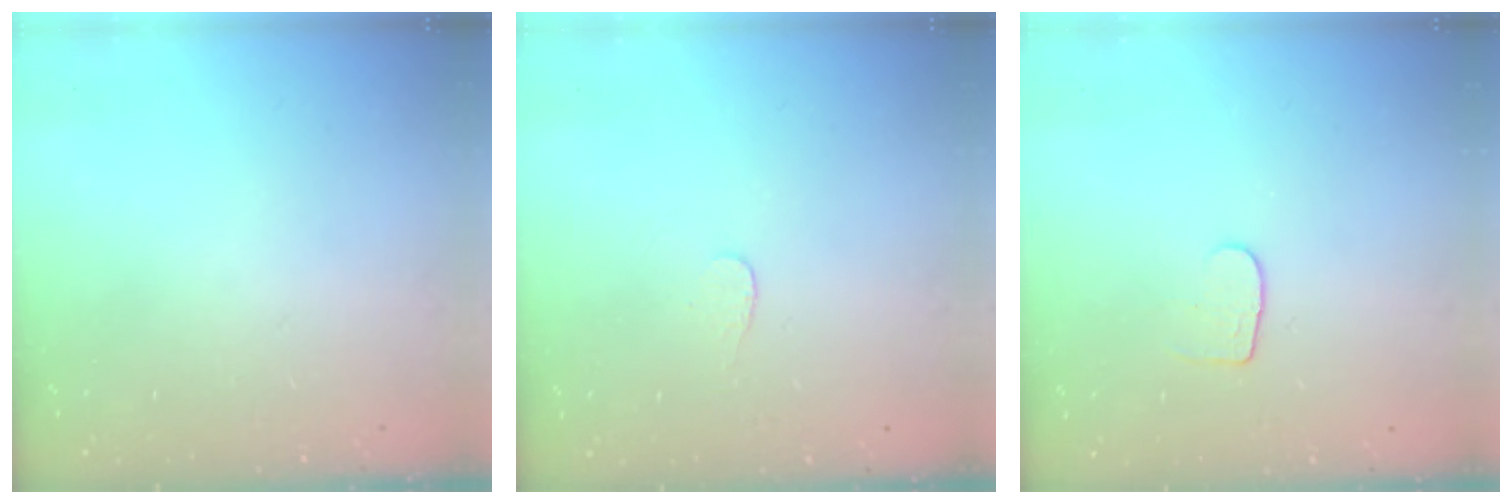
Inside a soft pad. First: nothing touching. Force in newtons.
{"total": 3.0, "press": 3.0, "slide": 0.2}
{"total": 4.3, "press": 4.3, "slide": 0.5}